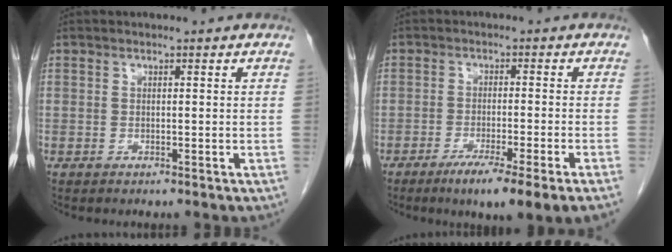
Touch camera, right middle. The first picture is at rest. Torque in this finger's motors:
{"motor_torque": [1.30, -0.84, 0.47, 0.10]}